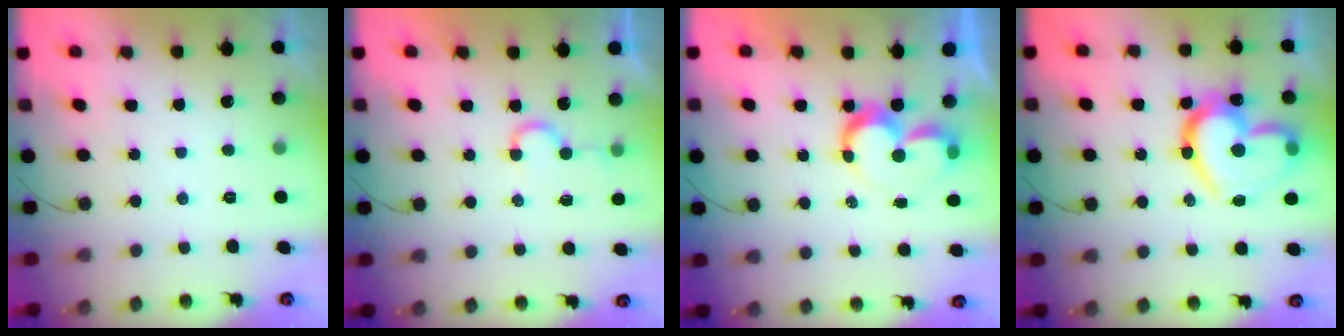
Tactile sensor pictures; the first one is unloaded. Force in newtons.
{"total": 3.6, "press": 3.5, "slide": 0.3}
{"total": 9.0, "press": 9.0, "slide": 0.9}
{"total": 23.3, "press": 23.2, "slide": 2.0}